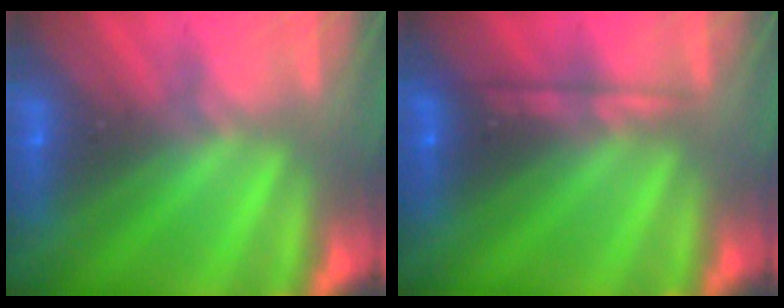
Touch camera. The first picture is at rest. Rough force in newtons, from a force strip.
{"total": 2.2}